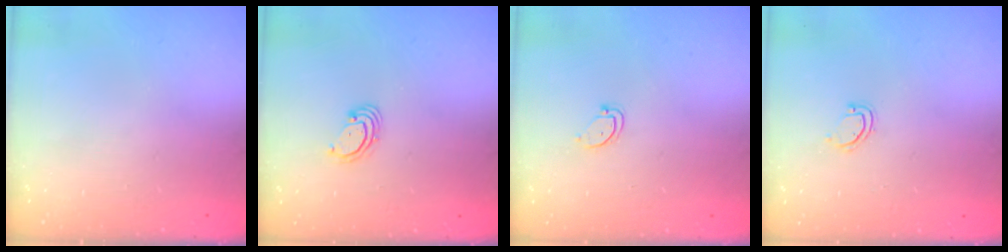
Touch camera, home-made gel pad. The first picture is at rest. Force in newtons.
{"total": 2.7, "press": 2.7, "slide": 0.3}
{"total": 3.6, "press": 3.6, "slide": 0.2}
{"total": 3.1, "press": 3.1, "slide": 0.2}